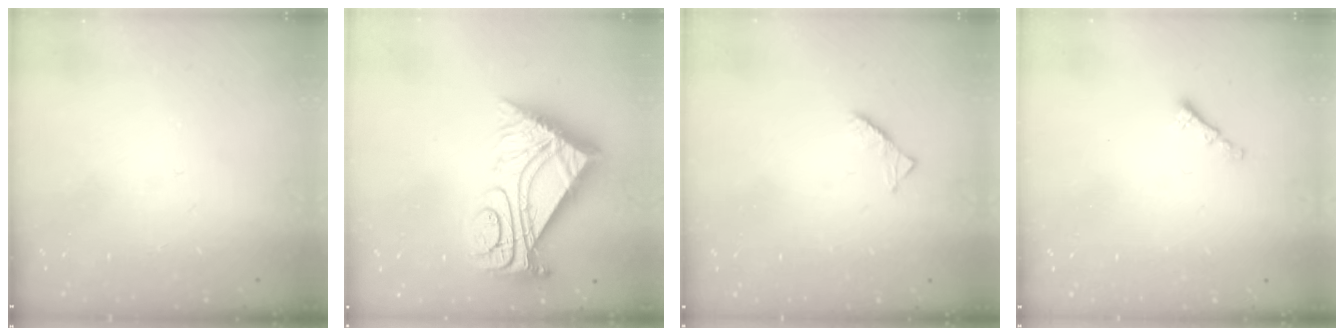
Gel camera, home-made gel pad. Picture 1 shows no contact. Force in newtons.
{"total": 16.2, "press": 16.1, "slide": 1.5}
{"total": 2.6, "press": 2.6, "slide": 0.4}
{"total": 1.3, "press": 1.2, "slide": 0.5}